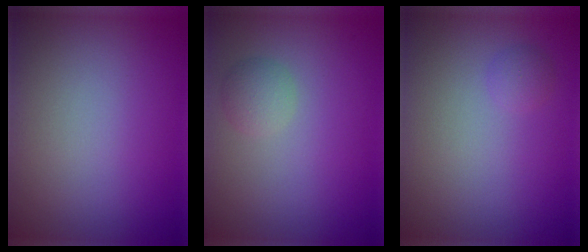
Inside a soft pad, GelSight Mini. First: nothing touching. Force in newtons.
{"total": 1.6, "press": 1.6, "slide": 0.0}
{"total": 0.9, "press": 0.9, "slide": 0.0}